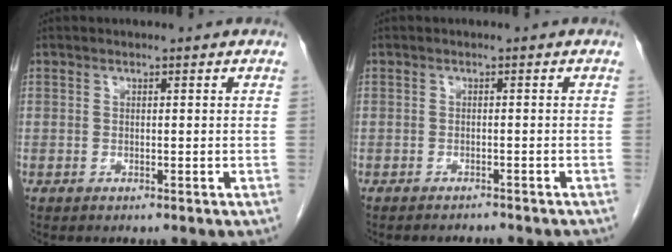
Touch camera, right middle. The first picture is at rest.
{"total": 3.1, "force": [-2.9, 0.7, 0.8], "torque": [-0.013, -0.003, -0.034]}